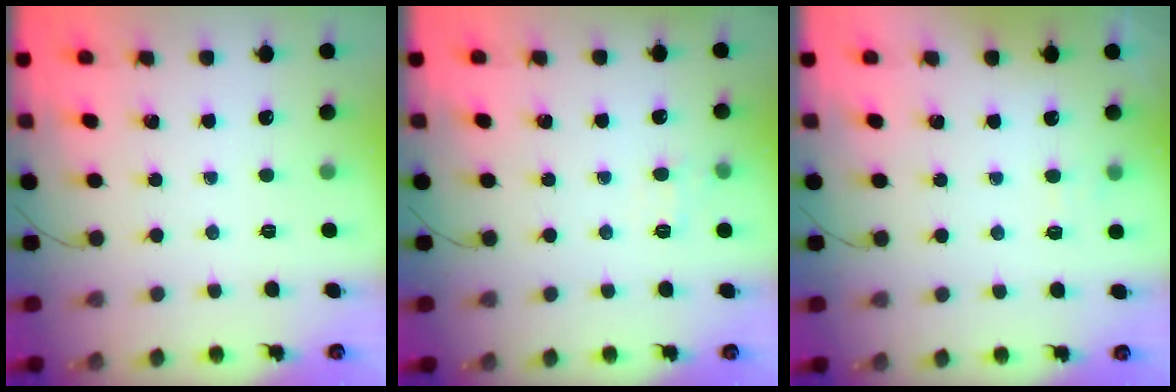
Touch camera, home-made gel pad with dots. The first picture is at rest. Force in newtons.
{"total": 6.6, "press": 6.3, "slide": 2.0}
{"total": 6.2, "press": 6.0, "slide": 1.7}